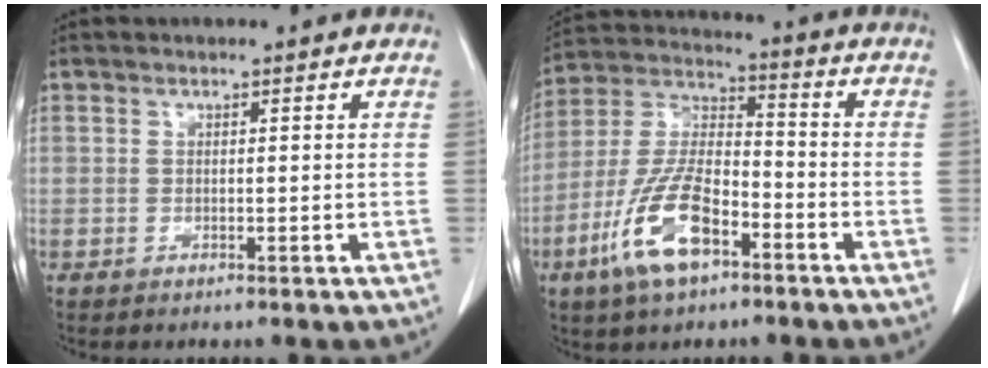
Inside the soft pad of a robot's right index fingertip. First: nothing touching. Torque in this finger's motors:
{"motor_torque": [0.70, -0.68, 0.17, 0.06]}